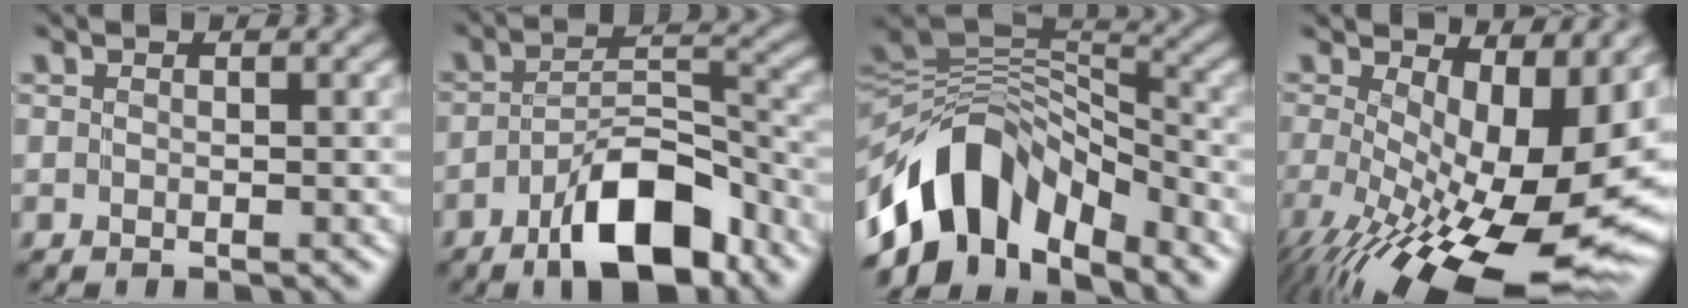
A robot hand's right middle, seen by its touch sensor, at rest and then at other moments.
{"total": 8.5, "force": [-5.1, 3.2, 5.9], "torque": [-0.097, 0.011, -0.088]}
{"total": 10.6, "force": [-6.1, 6.3, 5.9], "torque": [-0.098, 0.011, -0.113]}
{"total": 17.1, "force": [-2.8, 8.0, 14.9], "torque": [-0.214, -0.038, -0.026]}